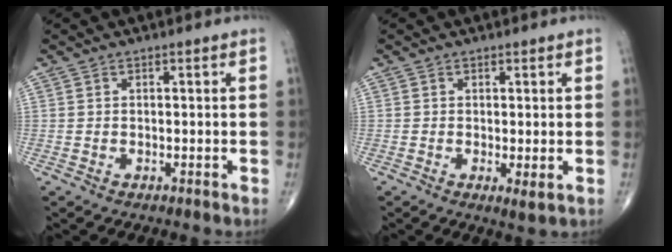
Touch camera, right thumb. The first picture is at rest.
{"total": 2.0, "force": [-0.2, 0.4, 1.9], "torque": [-0.035, -0.010, -0.004]}